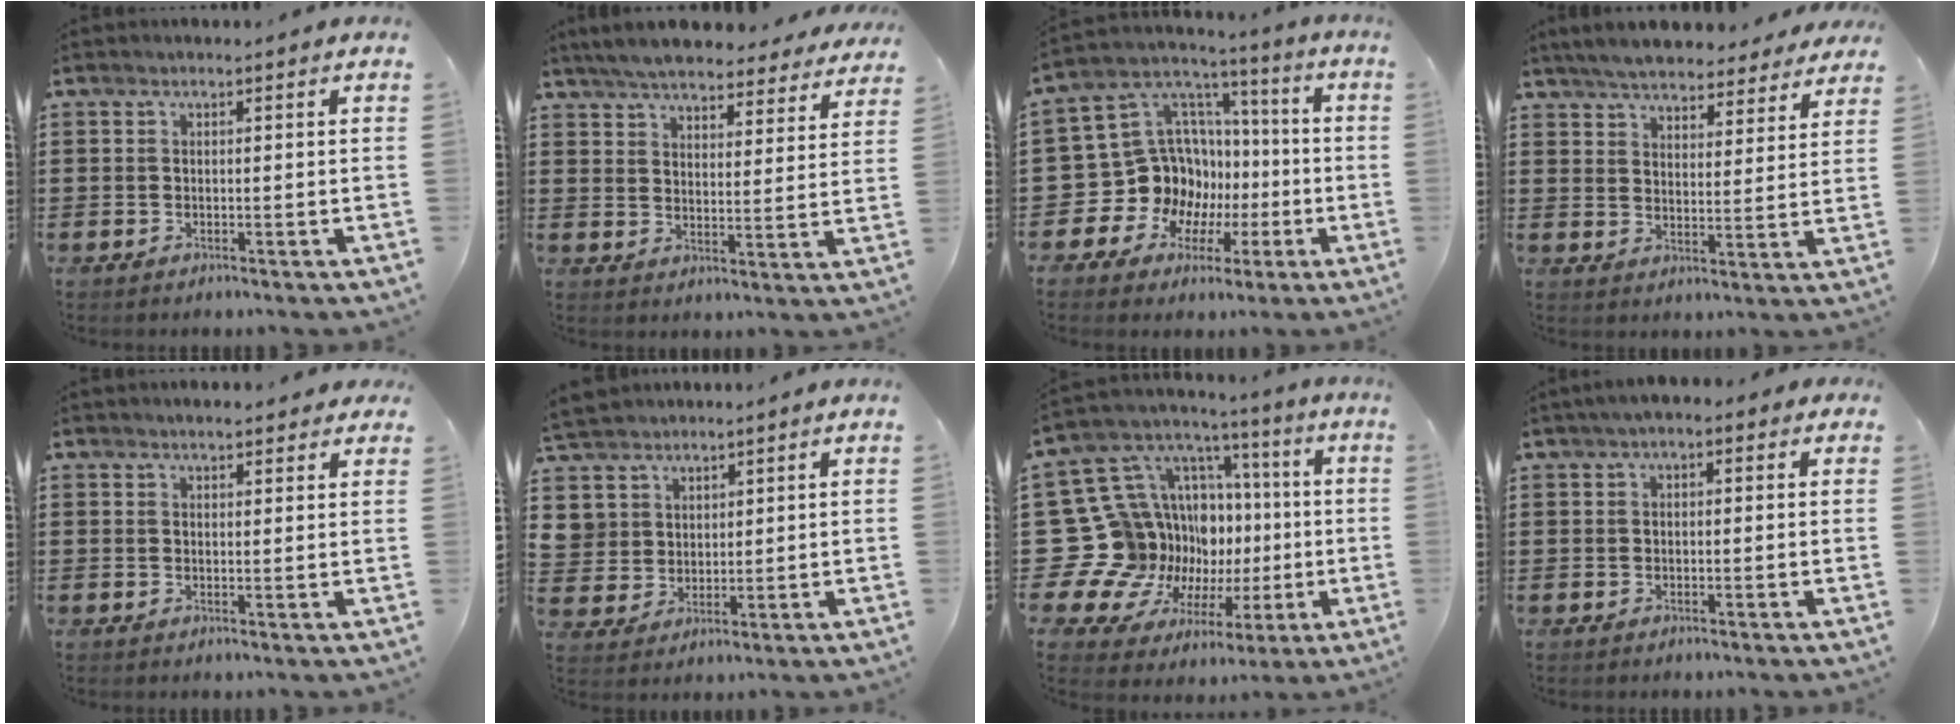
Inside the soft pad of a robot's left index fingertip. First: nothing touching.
{"total": 5.9, "force": [5.7, 0.4, 1.5], "torque": [-0.053, -0.026, 0.102]}
{"total": 13.8, "force": [-2.0, 12.9, 4.3], "torque": [-0.134, -0.031, -0.012]}
{"total": 5.4, "force": [5.3, 0.6, 1.0], "torque": [-0.044, -0.022, 0.095]}
{"total": 2.0, "force": [1.8, 0.4, 0.6], "torque": [-0.015, 0.007, 0.035]}
{"total": 5.2, "force": [3.5, 3.8, -0.3], "torque": [-0.025, -0.003, 0.067]}
{"total": 18.3, "force": [-0.9, 16.8, 7.1], "torque": [-0.175, -0.037, 0.030]}
{"total": 1.7, "force": [0.2, 1.0, 1.4], "torque": [-0.029, 0.007, 0.001]}